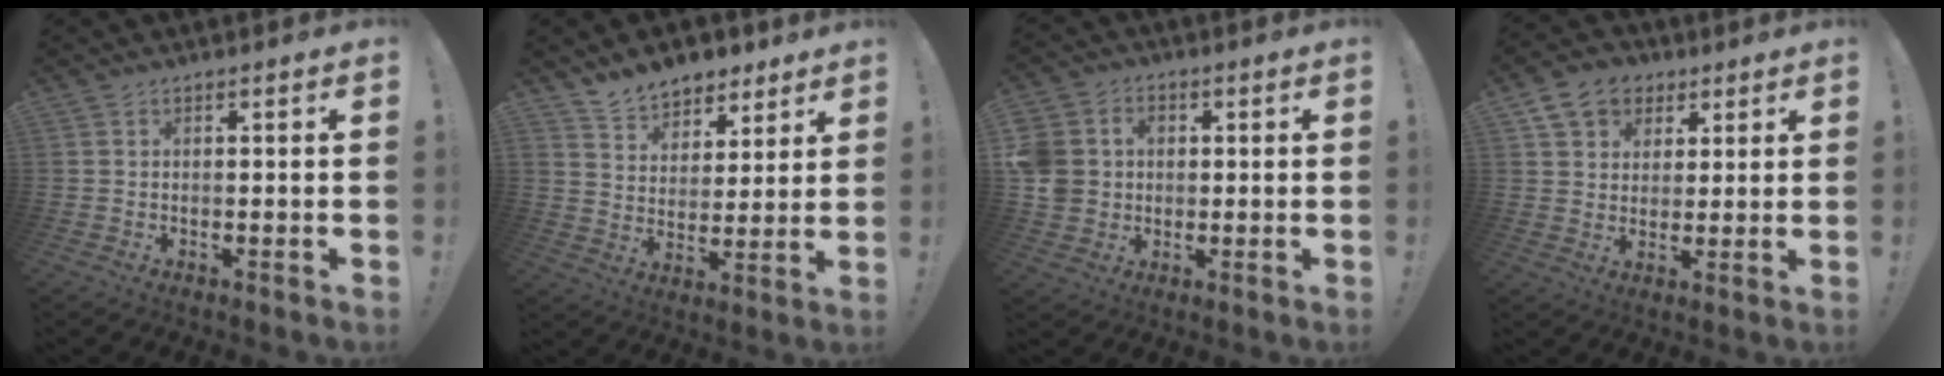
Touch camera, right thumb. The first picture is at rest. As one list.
[{"total": 9.8, "force": [8.1, 5.4, 1.4], "torque": [-0.022, -0.063, 0.158]}, {"total": 9.7, "force": [0.0, 8.8, 3.9], "torque": [-0.079, 0.007, 0.005]}, {"total": 10.4, "force": [4.9, 8.3, 3.7], "torque": [-0.057, -0.018, 0.101]}]